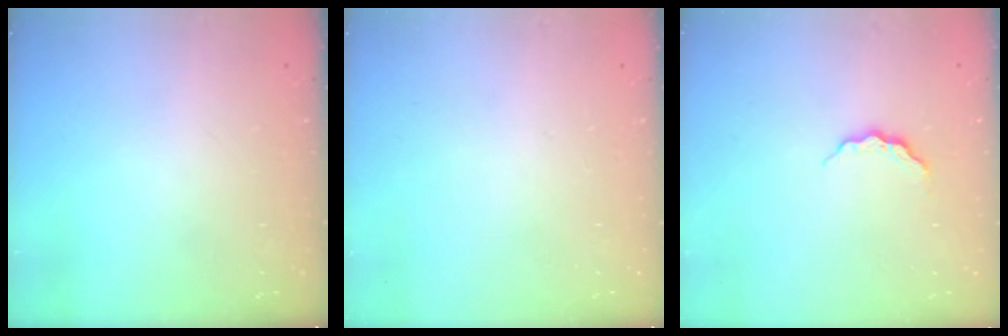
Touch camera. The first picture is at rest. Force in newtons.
{"total": 0.0}
{"total": 5.1, "press": 5.0, "slide": 0.4}